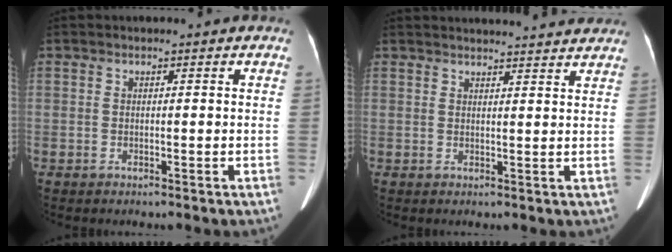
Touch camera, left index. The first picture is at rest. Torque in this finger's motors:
{"motor_torque": [-0.35, -1.41, 0.11, 0.02]}